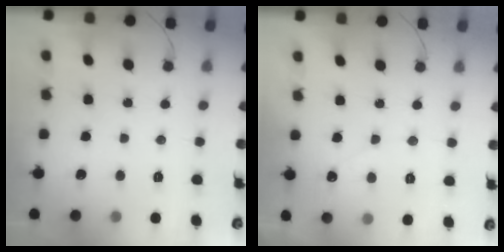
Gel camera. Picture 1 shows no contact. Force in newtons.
{"total": 2.7, "press": 2.7, "slide": 0.1}